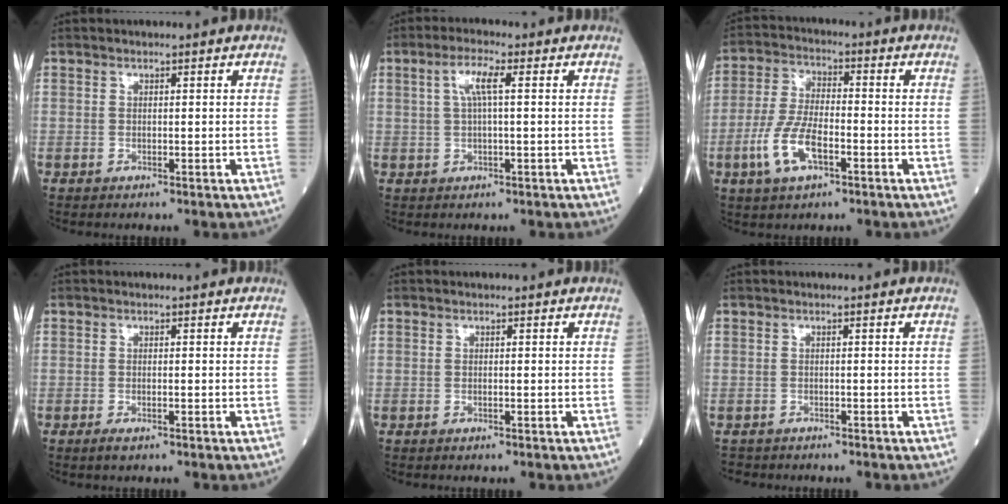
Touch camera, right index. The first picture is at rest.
{"total": 4.0, "force": [1.0, 0.5, 3.9], "torque": [-0.080, 0.013, 0.021]}
{"total": 8.7, "force": [-3.3, 3.2, 7.4], "torque": [-0.160, 0.000, -0.064]}
{"total": 1.3, "force": [-0.7, 0.3, 1.1], "torque": [-0.019, -0.002, -0.010]}
{"total": 0.0}
{"total": 1.8, "force": [-1.7, 0.6, -0.1], "torque": [-0.002, -0.003, -0.028]}